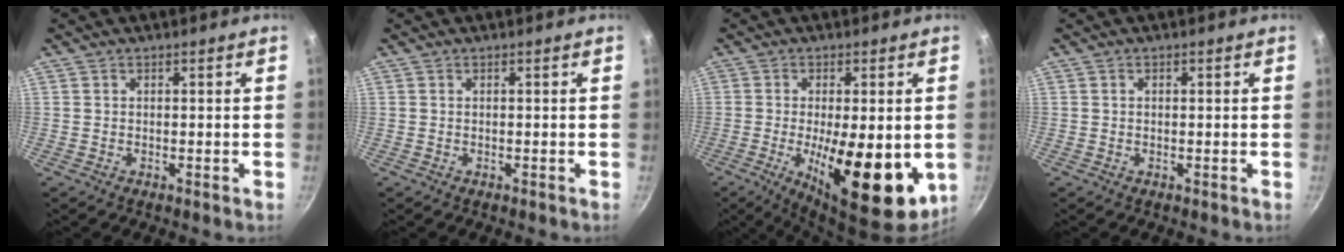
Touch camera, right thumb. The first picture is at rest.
{"total": 0.0}
{"total": 18.8, "force": [-4.1, 6.7, 17.1], "torque": [-0.228, -0.031, -0.038]}
{"total": 0.0}